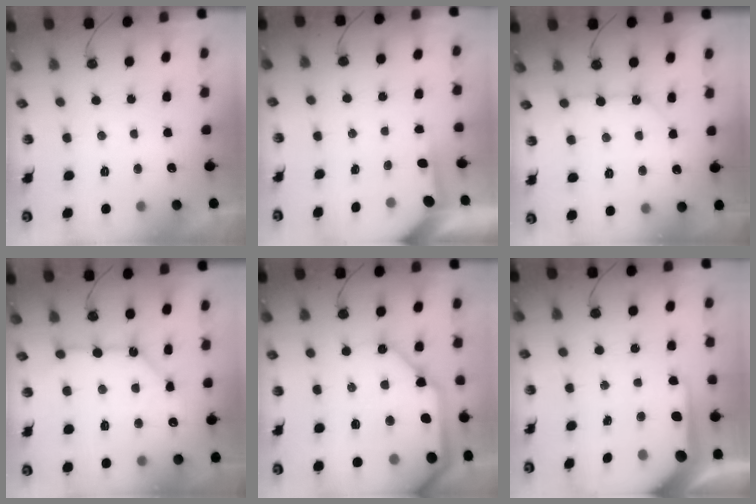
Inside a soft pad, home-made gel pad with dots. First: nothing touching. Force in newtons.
{"total": 3.4, "press": 3.4, "slide": 0.3}
{"total": 8.9, "press": 8.9, "slide": 0.8}
{"total": 10.7, "press": 10.7, "slide": 0.4}
{"total": 25.1, "press": 24.9, "slide": 3.4}
{"total": 9.7, "press": 9.6, "slide": 1.1}